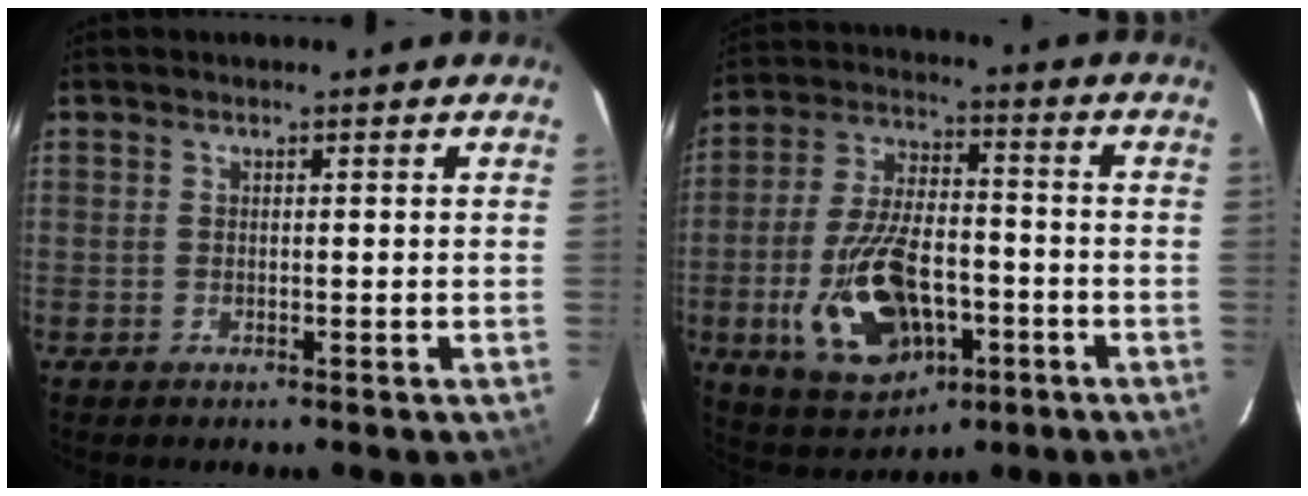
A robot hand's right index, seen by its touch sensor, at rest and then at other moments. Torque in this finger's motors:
{"motor_torque": [1.50, -0.64, 0.88, 0.16]}